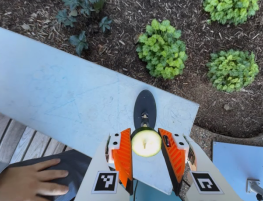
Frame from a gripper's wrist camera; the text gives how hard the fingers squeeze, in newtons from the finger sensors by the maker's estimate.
{"total": 8.9, "left": 8.3, "right": 9.4}